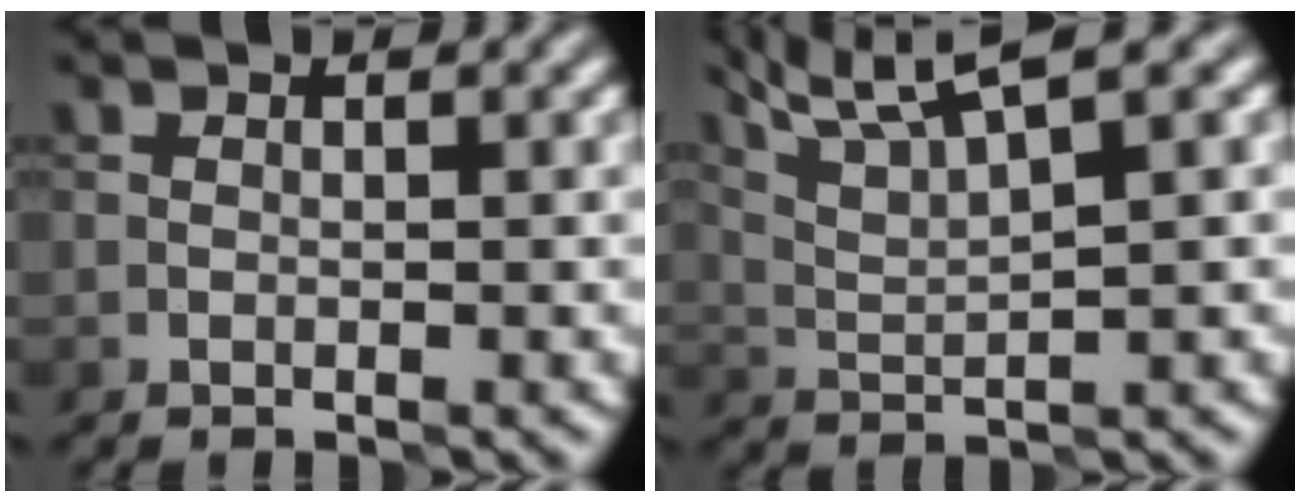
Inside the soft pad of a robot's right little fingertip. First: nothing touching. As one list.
[{"total": 6.4, "force": [5.0, 0.9, 3.8], "torque": [-0.072, 0.022, 0.081]}]